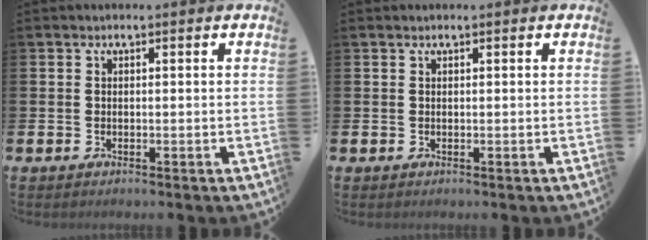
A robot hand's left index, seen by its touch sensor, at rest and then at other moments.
{"total": 0.0}